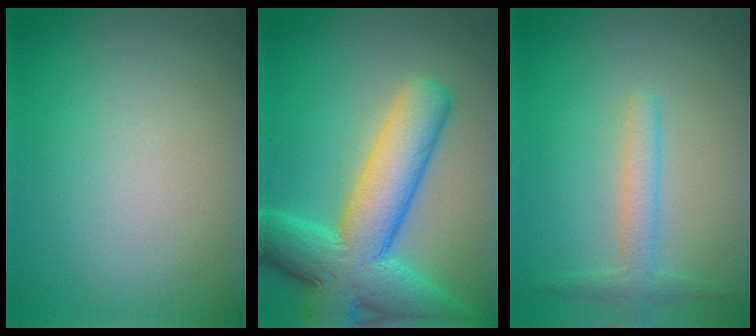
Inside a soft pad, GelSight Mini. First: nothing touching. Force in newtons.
{"total": 10.9, "press": 10.9, "slide": 0.5}
{"total": 2.2, "press": 2.2, "slide": 0.1}